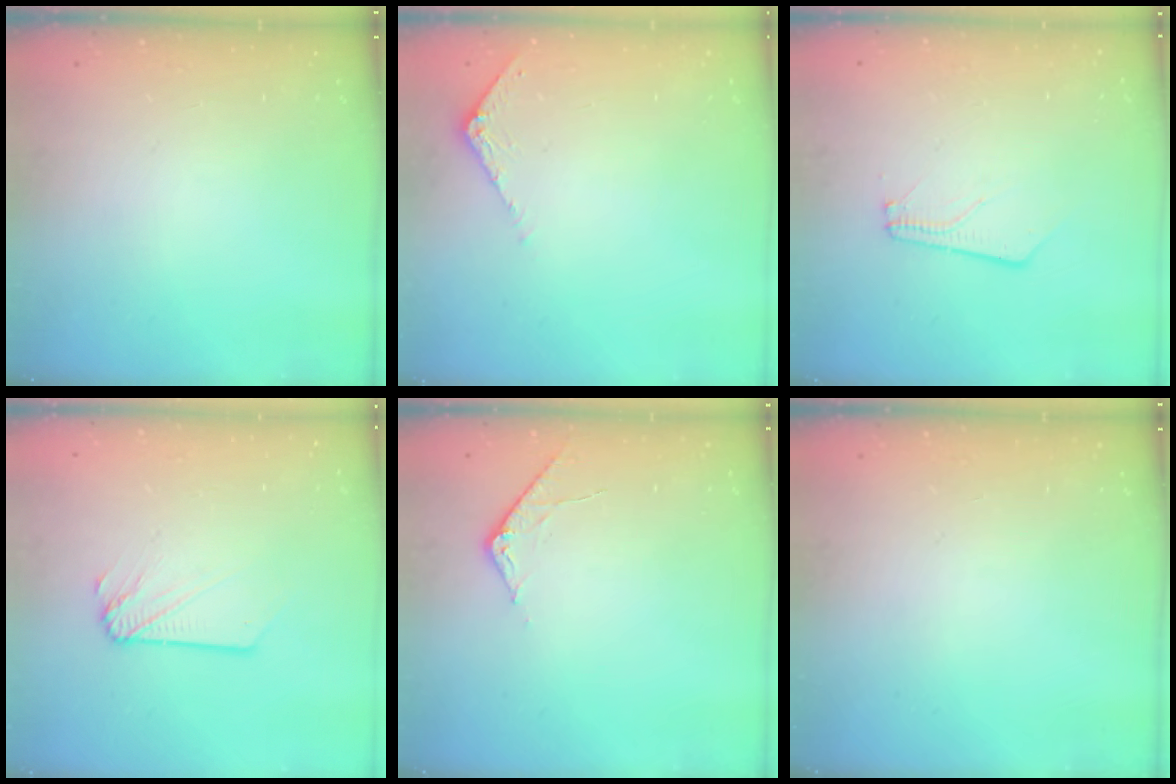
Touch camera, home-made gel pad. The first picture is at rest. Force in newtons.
{"total": 7.2, "press": 7.1, "slide": 0.8}
{"total": 2.5, "press": 2.5, "slide": 0.3}
{"total": 2.1, "press": 2.1, "slide": 0.1}
{"total": 6.1, "press": 6.0, "slide": 0.7}
{"total": 0.0}